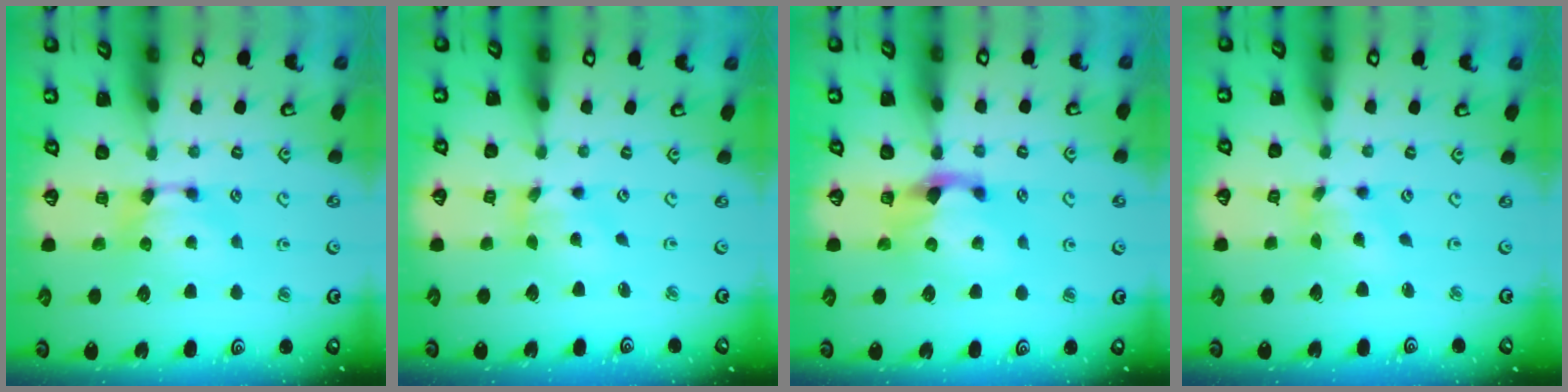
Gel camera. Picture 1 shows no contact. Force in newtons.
{"total": 2.7, "press": 2.4, "slide": 1.3}
{"total": 2.2, "press": 1.8, "slide": 1.3}
{"total": 2.2, "press": 1.7, "slide": 1.4}